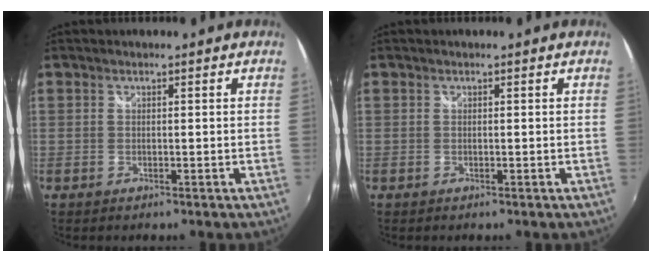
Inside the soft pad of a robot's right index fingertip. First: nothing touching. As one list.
[{"total": 0.0}]